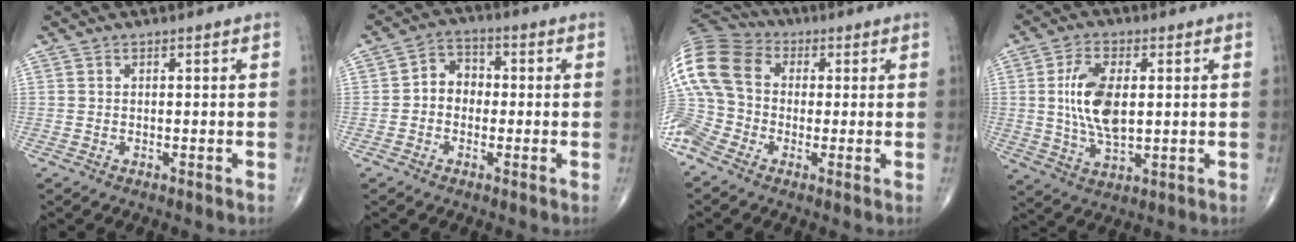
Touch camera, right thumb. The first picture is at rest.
{"total": 5.3, "force": [-0.6, 4.4, 3.0], "torque": [-0.027, 0.023, -0.023]}
{"total": 15.3, "force": [-1.6, 12.3, 8.9], "torque": [-0.218, 0.040, -0.045]}
{"total": 11.0, "force": [1.3, 5.5, 9.4], "torque": [-0.180, -0.008, 0.028]}